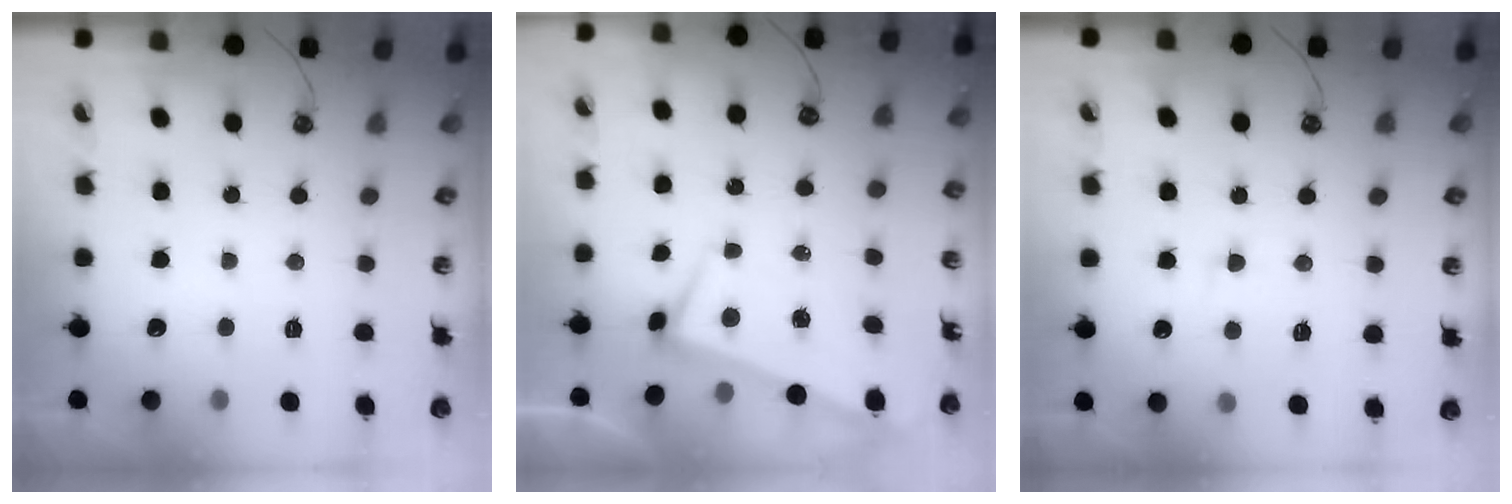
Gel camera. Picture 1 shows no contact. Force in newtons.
{"total": 1.5, "press": 0.6, "slide": 1.4}
{"total": 3.5, "press": 3.1, "slide": 1.6}